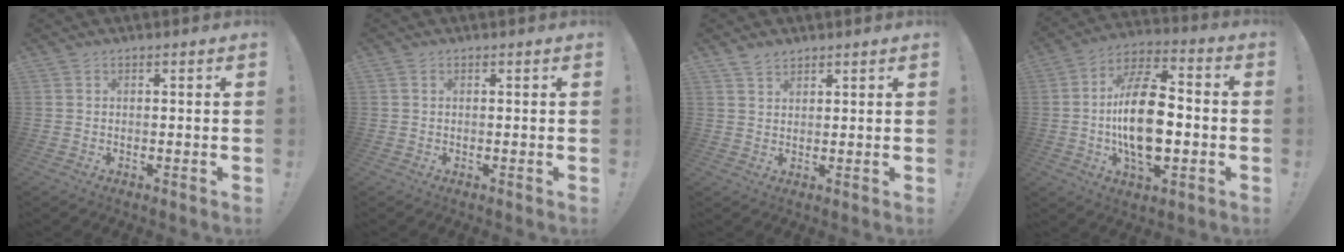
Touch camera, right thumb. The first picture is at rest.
{"total": 0.5, "force": [0.2, 0.4, 0.3], "torque": [-0.008, 0.002, 0.005]}
{"total": 3.2, "force": [2.7, 1.4, 1.0], "torque": [-0.008, -0.018, 0.048]}
{"total": 19.9, "force": [-2.2, 10.6, 16.7], "torque": [-0.301, 0.004, -0.040]}